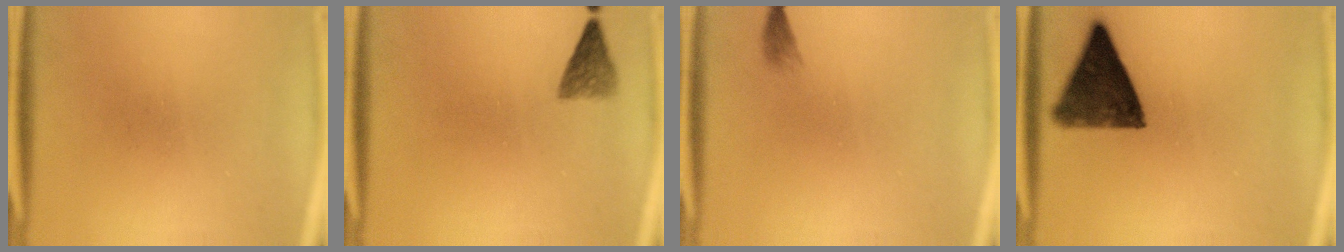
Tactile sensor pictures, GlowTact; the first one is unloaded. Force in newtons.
{"total": 2.6}
{"total": 1.0}
{"total": 11.7}